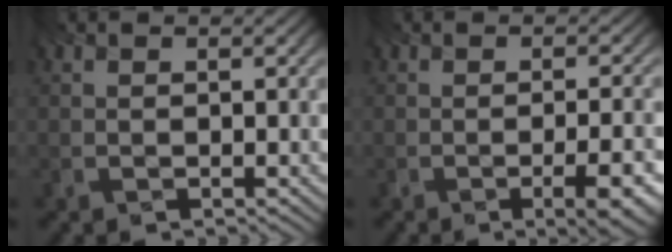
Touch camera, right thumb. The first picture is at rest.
{"total": 5.5, "force": [-2.5, 1.1, 4.7], "torque": [-0.050, 0.001, -0.042]}